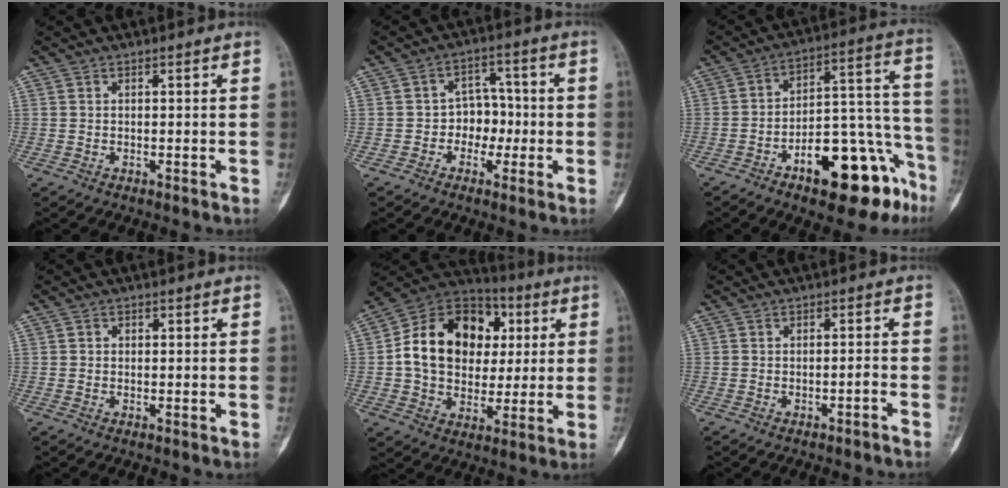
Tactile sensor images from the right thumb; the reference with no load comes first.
{"total": 6.2, "force": [-1.3, 4.9, 3.4], "torque": [-0.006, 0.026, -0.032]}
{"total": 20.2, "force": [-11.8, 7.8, 14.4], "torque": [-0.136, 0.106, -0.172]}
{"total": 0.7, "force": [0.1, 0.6, 0.2], "torque": [0.004, 0.002, -0.001]}
{"total": 20.3, "force": [2.8, 15.6, 12.8], "torque": [-0.180, 0.023, 0.047]}
{"total": 1.3, "force": [-1.1, -0.2, 0.8], "torque": [-0.021, 0.019, -0.015]}